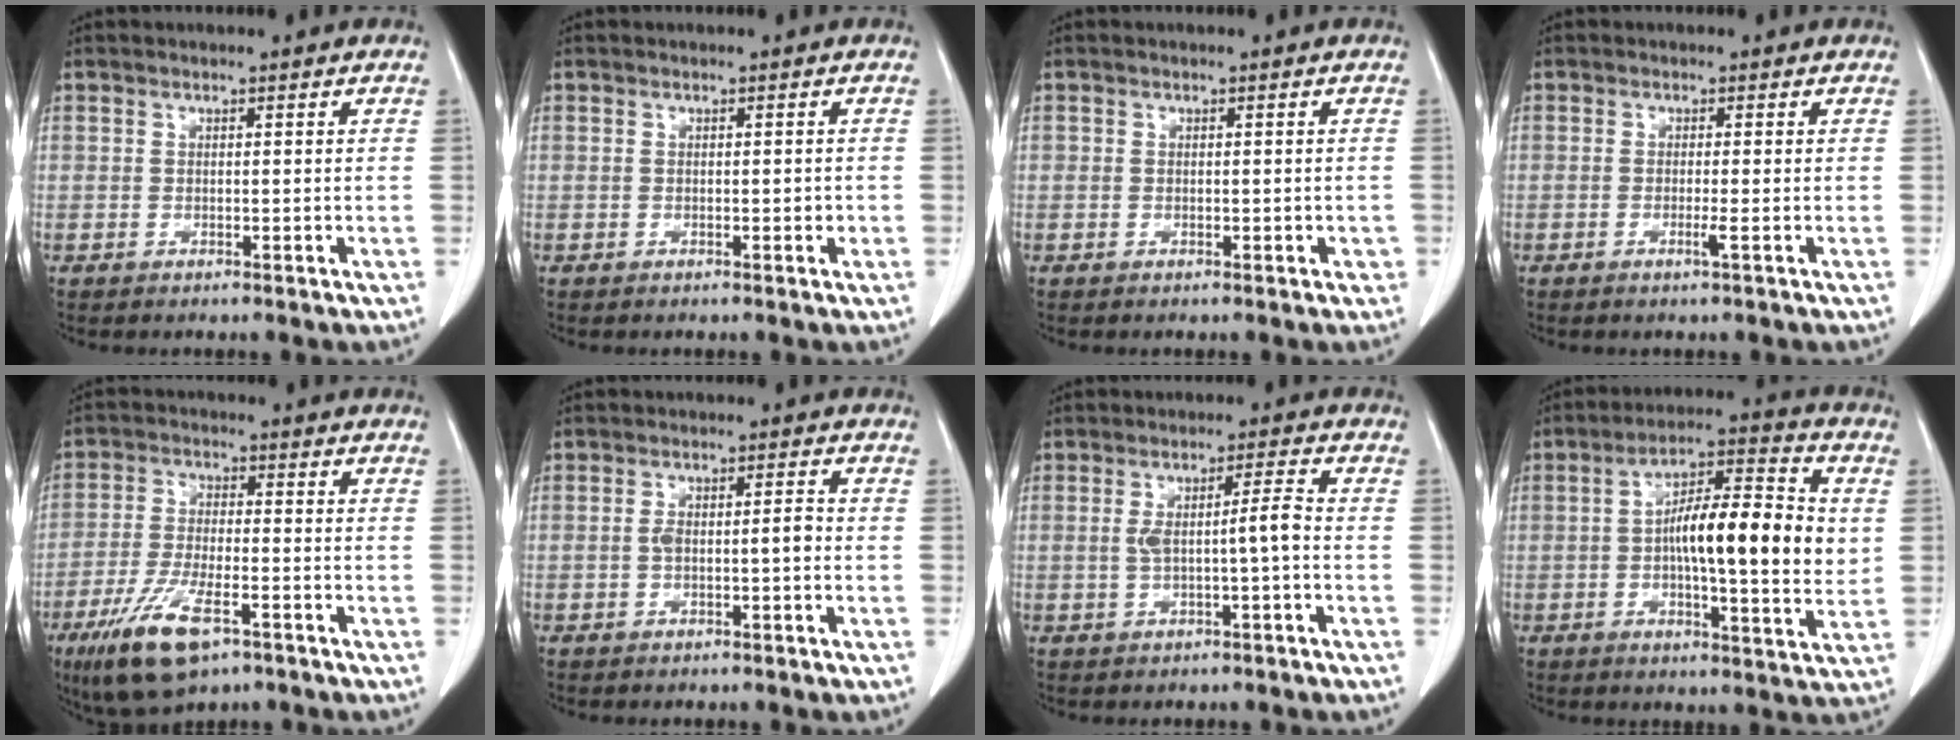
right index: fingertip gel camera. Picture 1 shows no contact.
{"total": 0.8, "force": [-0.2, 0.5, 0.7], "torque": [-0.010, 0.002, -0.002]}
{"total": 1.2, "force": [-0.3, 1.1, 0.6], "torque": [-0.004, 0.012, -0.003]}
{"total": 1.3, "force": [-0.5, -0.3, 1.1], "torque": [-0.020, -0.002, -0.010]}
{"total": 11.1, "force": [-6.3, 3.3, 8.5], "torque": [-0.173, -0.018, -0.106]}
{"total": 3.6, "force": [-0.7, 1.0, 3.4], "torque": [-0.062, 0.013, -0.007]}
{"total": 4.7, "force": [-0.6, 0.1, 4.6], "torque": [-0.081, 0.016, -0.003]}
{"total": 15.4, "force": [0.8, 3.3, 15.1], "torque": [-0.244, 0.017, 0.003]}